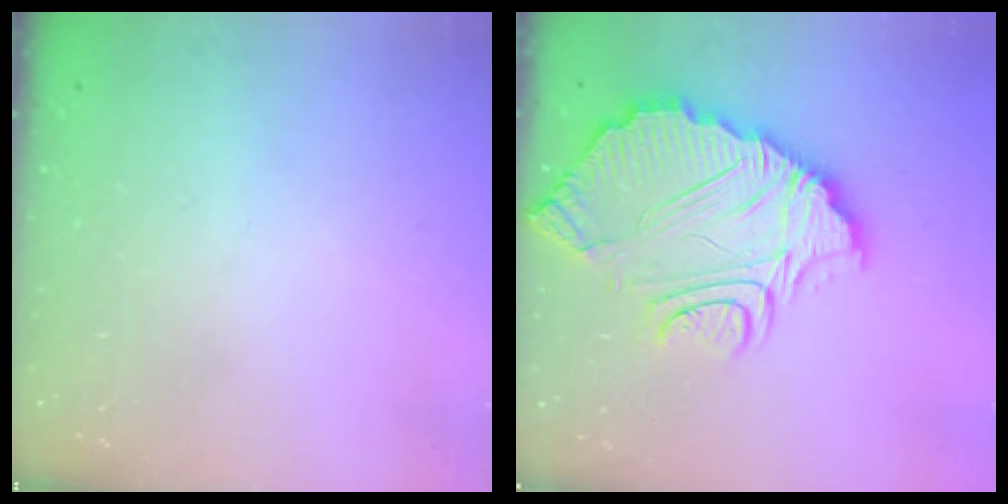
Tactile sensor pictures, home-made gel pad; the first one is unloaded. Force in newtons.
{"total": 15.9, "press": 15.8, "slide": 1.4}